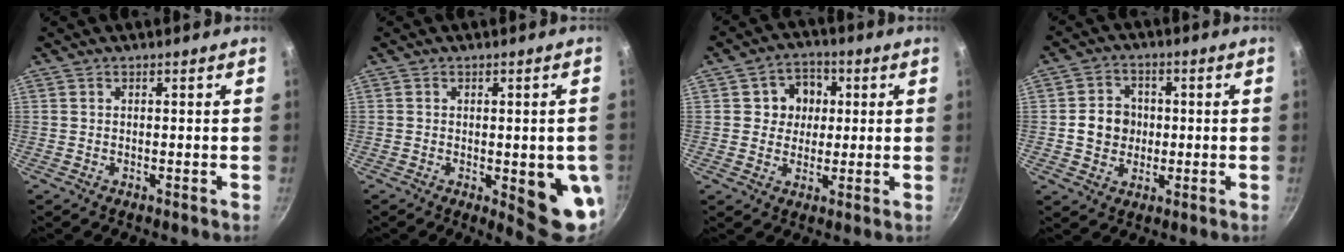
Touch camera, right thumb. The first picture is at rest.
{"total": 9.6, "force": [-1.9, 3.2, 8.9], "torque": [-0.084, -0.006, -0.017]}
{"total": 7.4, "force": [1.4, 6.6, 3.0], "torque": [-0.003, 0.006, 0.014]}
{"total": 7.3, "force": [-0.1, 6.5, 3.2], "torque": [-0.024, 0.010, -0.007]}